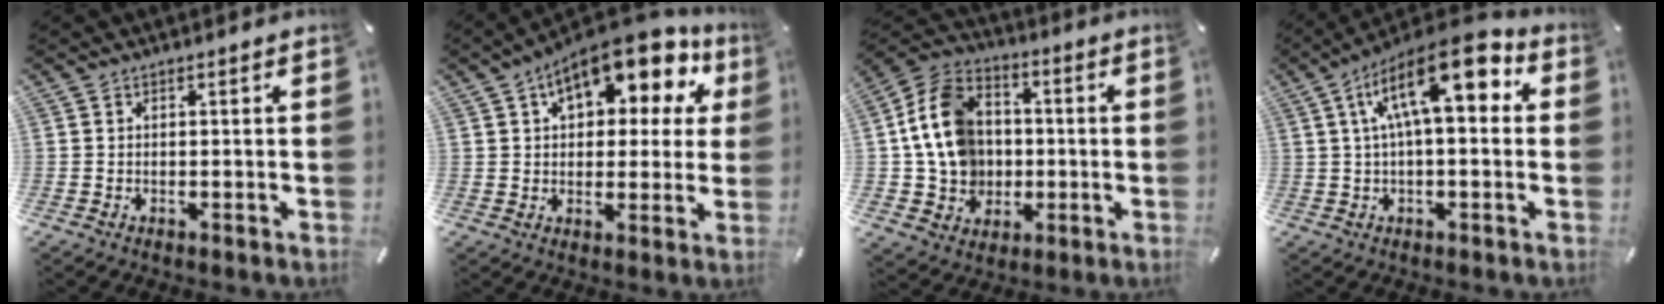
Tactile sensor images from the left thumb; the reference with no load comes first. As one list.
[{"total": 14.6, "force": [8.9, 7.3, 9.0], "torque": [-0.131, -0.054, 0.148]}, {"total": 15.3, "force": [0.0, 13.5, 7.2], "torque": [-0.162, 0.010, 0.007]}, {"total": 15.9, "force": [5.3, 5.8, 13.8], "torque": [-0.241, -0.020, 0.085]}]